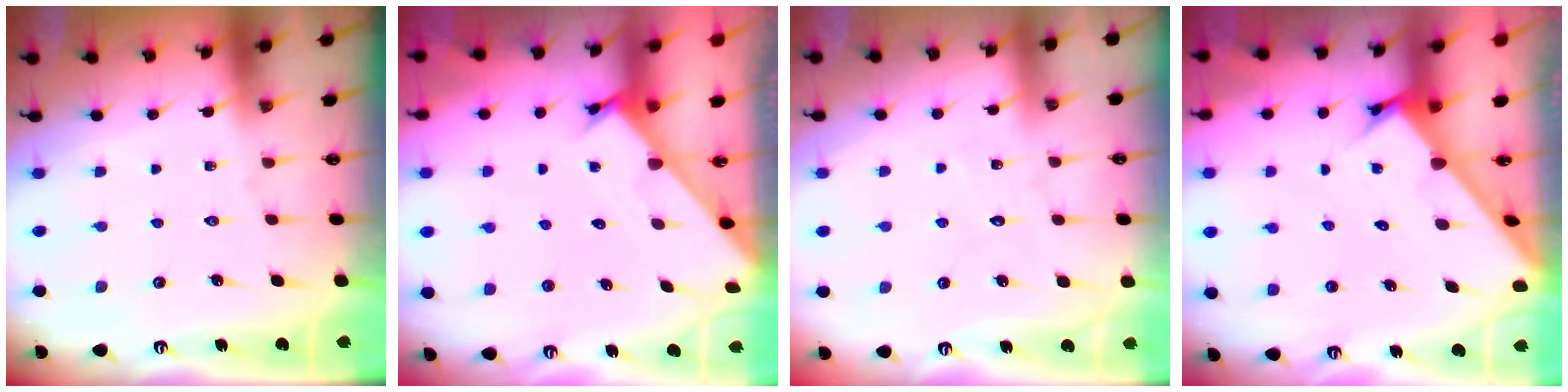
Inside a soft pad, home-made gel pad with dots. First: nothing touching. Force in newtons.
{"total": 3.5, "press": 3.5, "slide": 0.4}
{"total": 3.3, "press": 3.3, "slide": 0.2}
{"total": 2.4, "press": 2.4, "slide": 0.2}